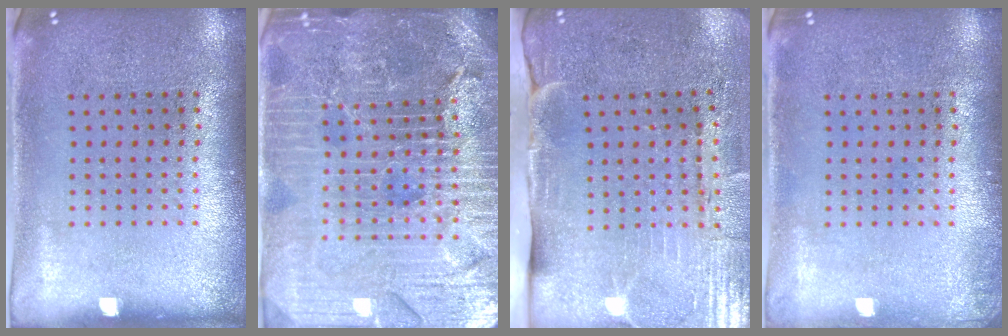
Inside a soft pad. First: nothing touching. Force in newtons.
{"total": 5.7, "press": 5.1, "slide": 2.4}
{"total": 4.6, "press": 3.8, "slide": 2.6}
{"total": 0.6, "press": 0.6, "slide": 0.2}